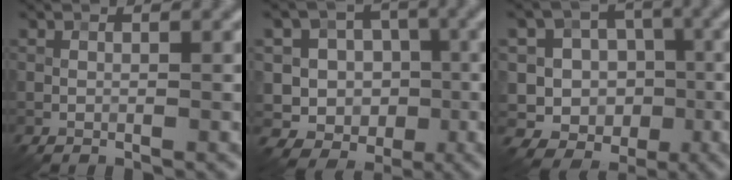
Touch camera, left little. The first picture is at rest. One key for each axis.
{"total": 8.1, "fx": -1.2, "fy": 7.5, "fz": 2.6, "tx": -0.021, "ty": 0.026, "tz": -0.052}
{"total": 10.1, "fx": -2.1, "fy": 9.5, "fz": 3.0, "tx": -0.036, "ty": 0.025, "tz": -0.059}